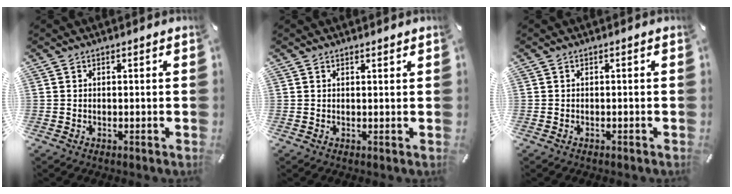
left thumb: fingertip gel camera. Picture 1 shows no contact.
{"total": 0.7, "force": [0.6, 0.1, 0.3], "torque": [-0.007, -0.001, 0.011]}
{"total": 0.6, "force": [-0.5, 0.2, 0.2], "torque": [-0.004, 0.000, -0.011]}